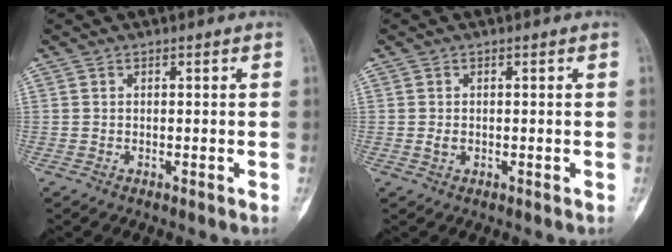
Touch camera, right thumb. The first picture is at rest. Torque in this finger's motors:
{"motor_torque": [0.46, 0.27, 0.37, -0.21, 0.15]}